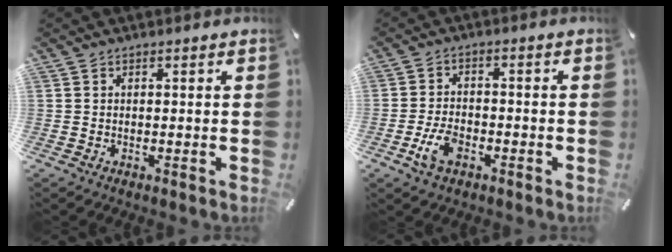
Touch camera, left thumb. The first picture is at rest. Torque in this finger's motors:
{"motor_torque": [0.24, 2.02, 0.70, 0.51, 0.23]}